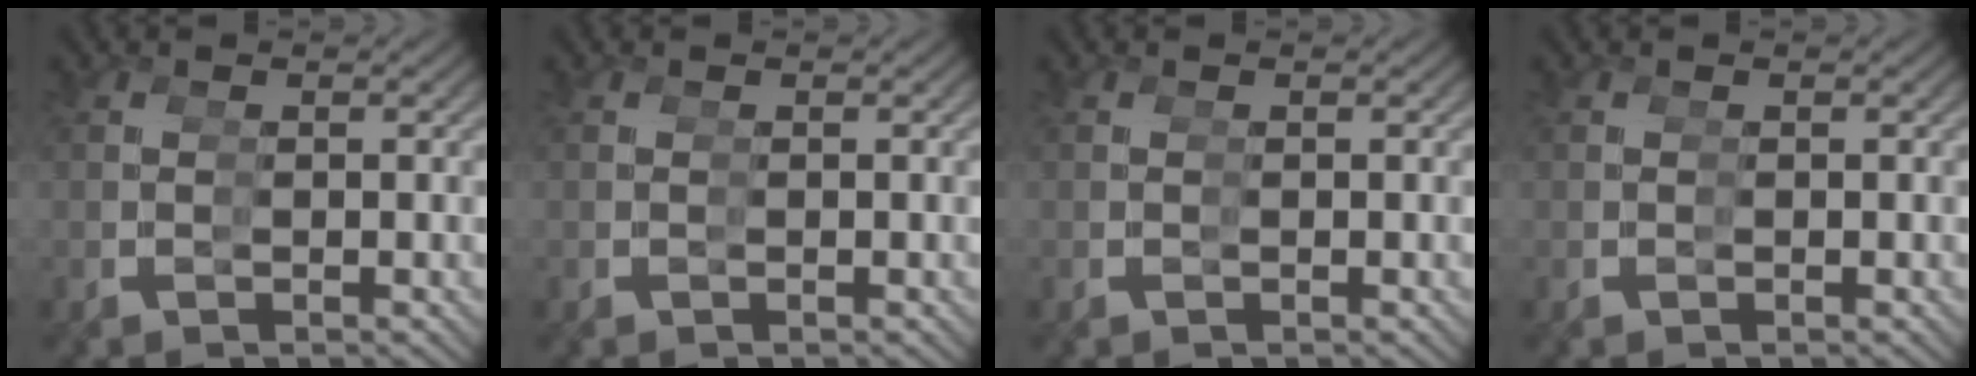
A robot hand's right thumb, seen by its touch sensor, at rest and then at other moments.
{"total": 0.0}
{"total": 0.0}
{"total": 0.0}